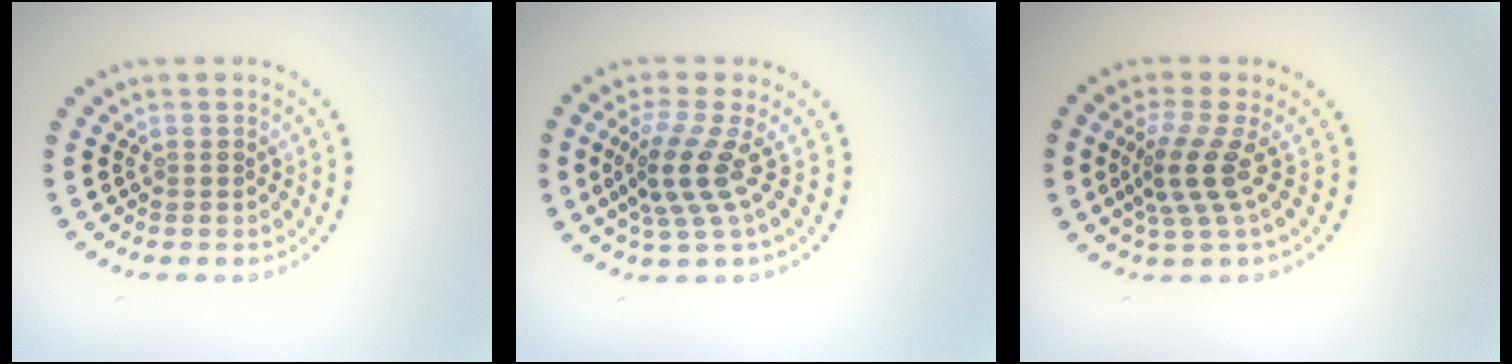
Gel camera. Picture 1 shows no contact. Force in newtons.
{"total": 3.8, "press": 2.7, "slide": 2.7}
{"total": 3.4, "press": 2.4, "slide": 2.4}